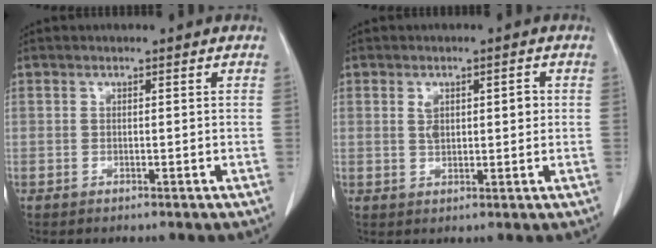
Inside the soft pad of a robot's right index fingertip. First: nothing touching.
{"total": 3.7, "force": [0.9, 1.9, 3.1], "torque": [-0.049, 0.009, 0.019]}